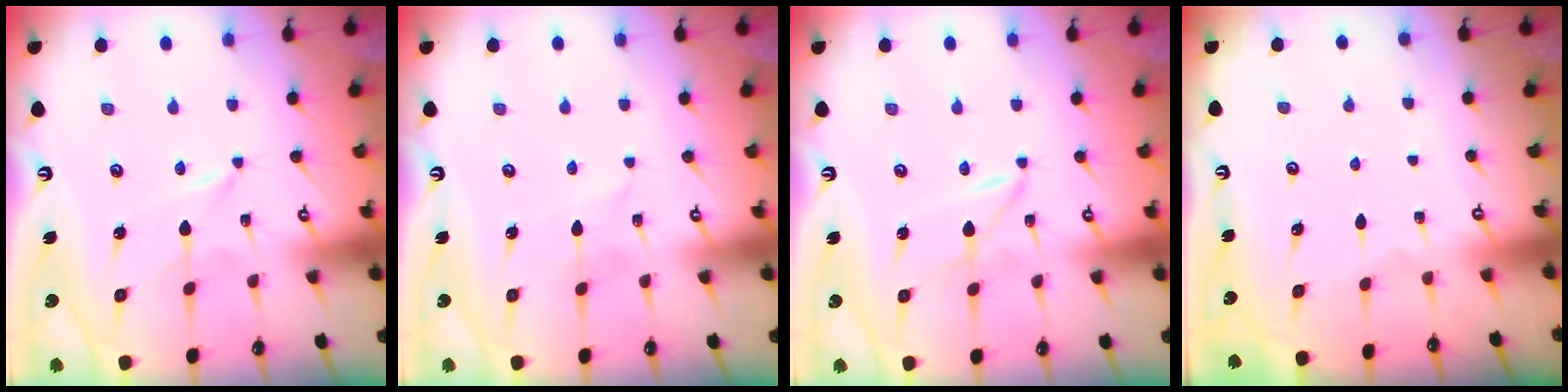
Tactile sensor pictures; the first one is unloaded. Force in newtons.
{"total": 1.5, "press": 1.5, "slide": 0.2}
{"total": 2.0, "press": 2.0, "slide": 0.2}
{"total": 0.0}